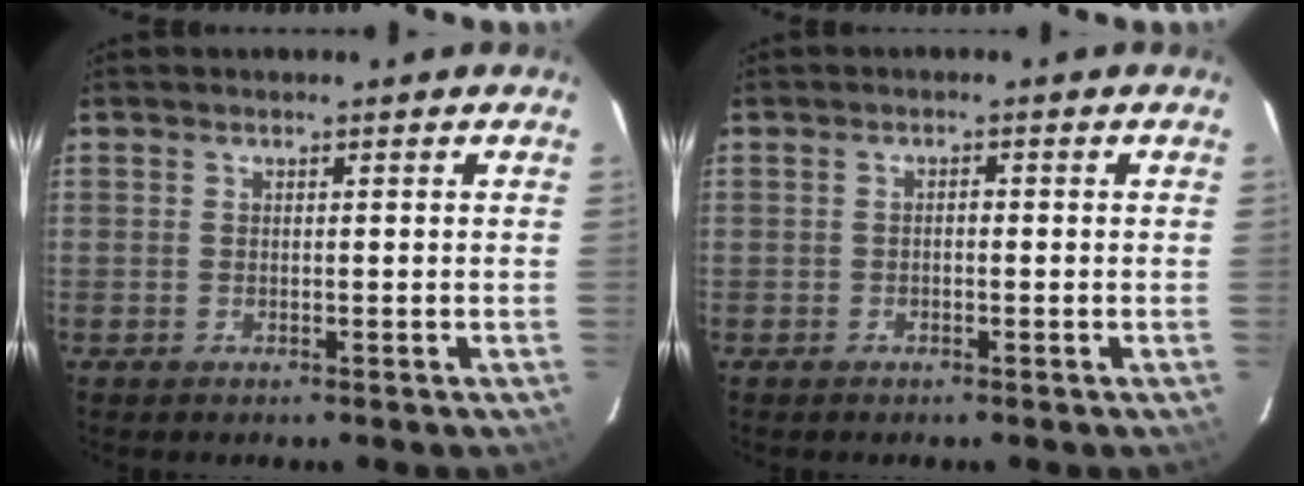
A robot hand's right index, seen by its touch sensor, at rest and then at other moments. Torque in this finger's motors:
{"motor_torque": [0.25, 0.00, 0.10, 0.00]}